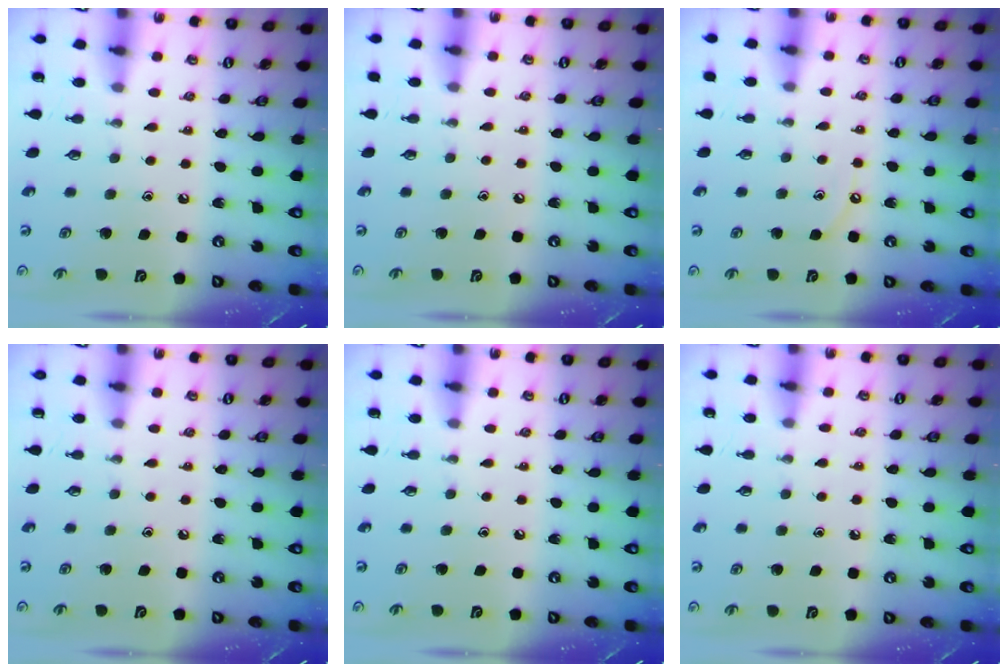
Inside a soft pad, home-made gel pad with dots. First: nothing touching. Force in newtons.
{"total": 0.0}
{"total": 4.2, "press": 4.2, "slide": 0.6}
{"total": 0.0}
{"total": 0.0}
{"total": 3.0, "press": 3.0, "slide": 0.4}